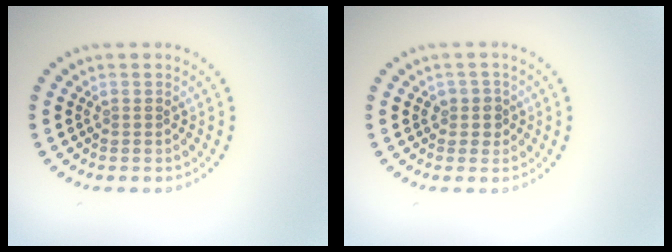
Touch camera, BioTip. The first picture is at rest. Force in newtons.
{"total": 1.6, "press": 1.3, "slide": 0.8}